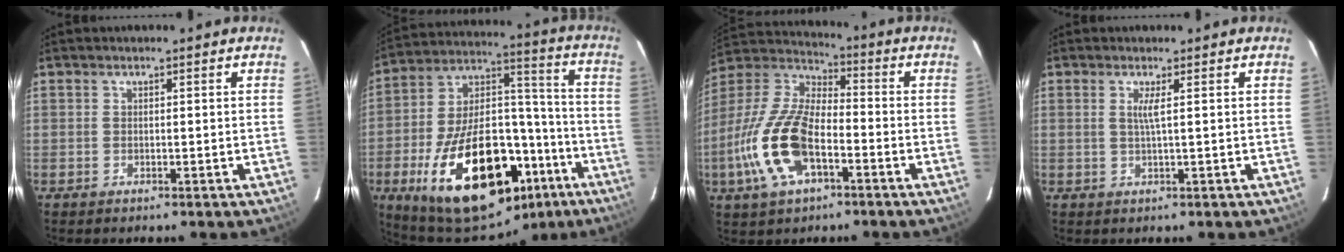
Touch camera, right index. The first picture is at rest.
{"total": 31.6, "force": [-15.8, 16.1, 22.1], "torque": [-0.398, 0.025, -0.222]}
{"total": 17.2, "force": [-6.2, 7.6, 14.1], "torque": [-0.308, -0.007, -0.123]}
{"total": 1.7, "force": [0.6, -0.6, 1.5], "torque": [-0.028, -0.002, 0.012]}